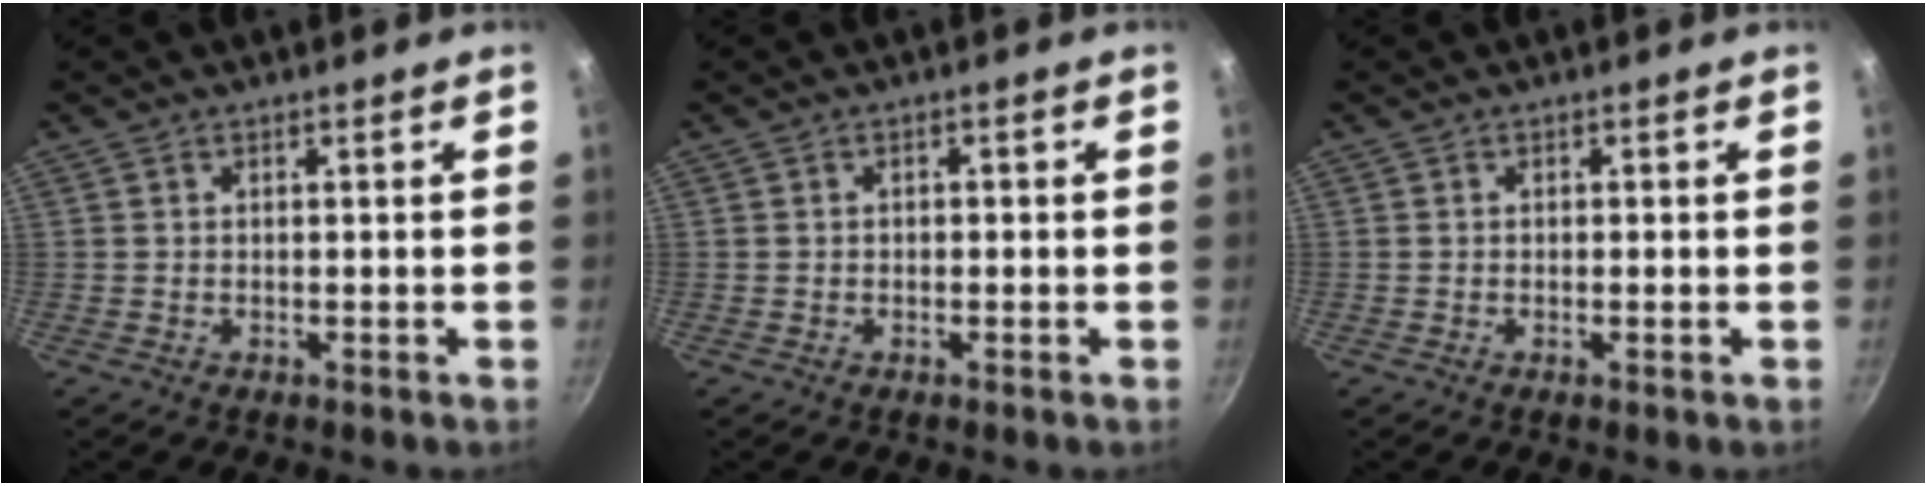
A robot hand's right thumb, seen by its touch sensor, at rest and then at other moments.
{"total": 0.8, "force": [-0.2, 0.6, 0.5], "torque": [-0.009, 0.005, -0.003]}
{"total": 0.6, "force": [-0.2, 0.1, 0.5], "torque": [-0.010, 0.001, -0.004]}